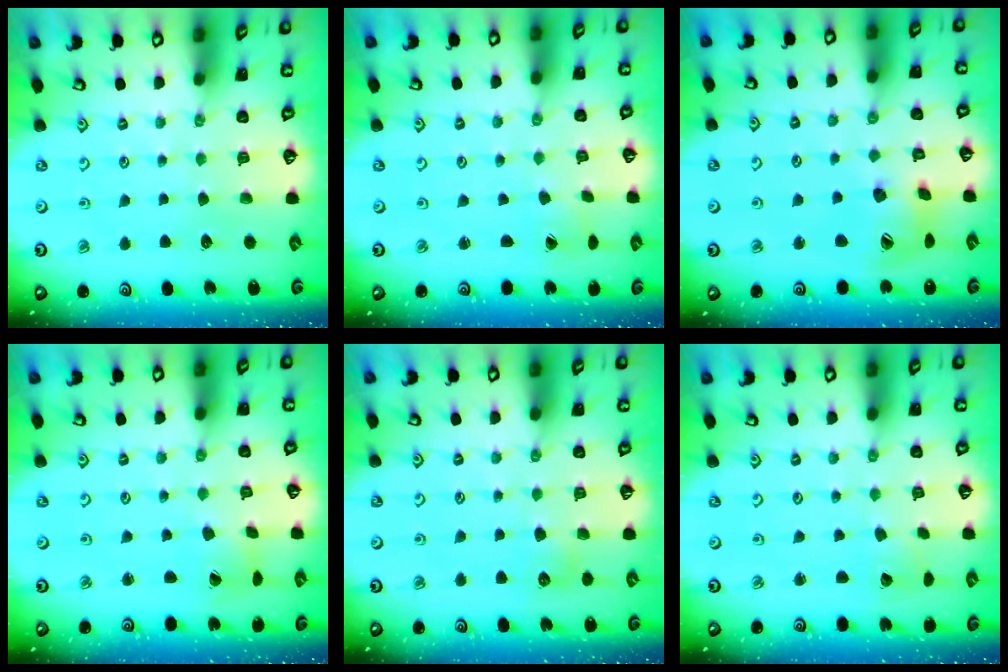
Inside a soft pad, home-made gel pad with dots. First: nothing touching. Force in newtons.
{"total": 1.2, "press": 1.2, "slide": 0.1}
{"total": 12.9, "press": 12.9, "slide": 1.0}
{"total": 1.4, "press": 1.4, "slide": 0.2}
{"total": 5.3, "press": 5.2, "slide": 0.8}
{"total": 1.9, "press": 1.9, "slide": 0.1}